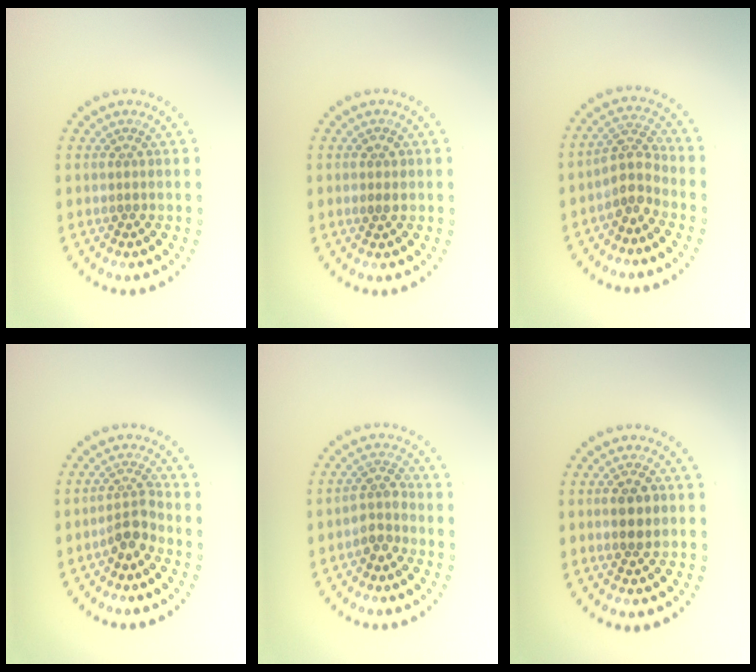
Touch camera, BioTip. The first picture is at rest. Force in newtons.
{"total": 1.1, "press": 1.1, "slide": 0.1}
{"total": 2.9, "press": 2.4, "slide": 1.7}
{"total": 2.4, "press": 1.8, "slide": 1.6}
{"total": 2.2, "press": 1.8, "slide": 1.2}
{"total": 2.5, "press": 2.5, "slide": 0.6}